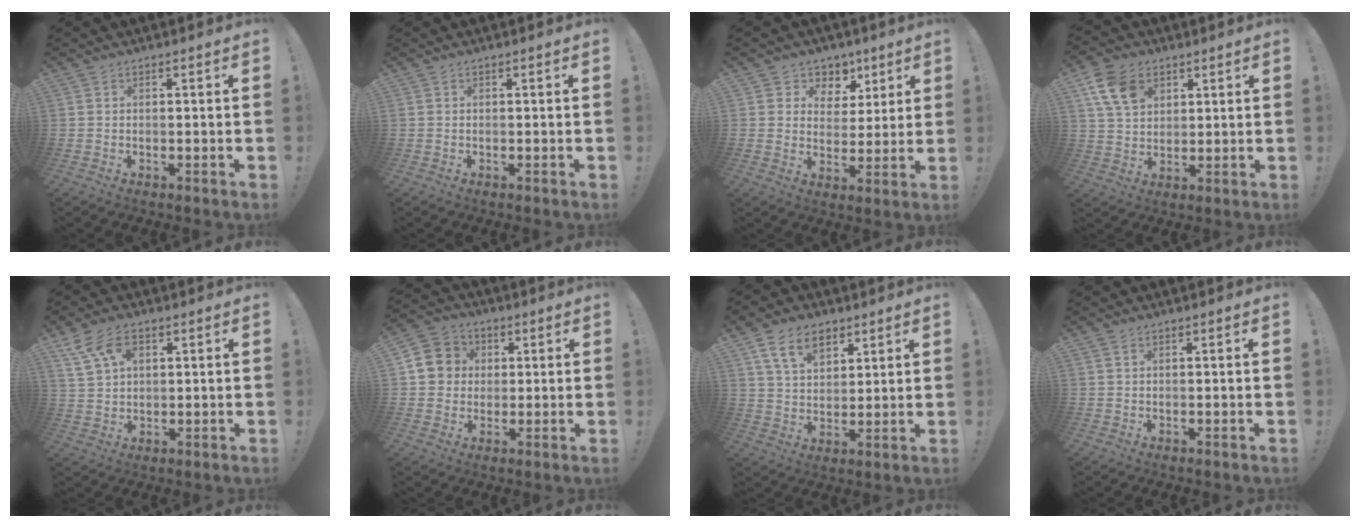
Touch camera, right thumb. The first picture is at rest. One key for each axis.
{"total": 0.0}
{"total": 7.3, "fx": 3.2, "fy": 6.5, "fz": 1.1, "tx": -0.016, "ty": -0.022, "tz": 0.065}
{"total": 11.6, "fx": 5.6, "fy": 7.9, "fz": 6.4, "tx": -0.120, "ty": -0.010, "tz": 0.110}
{"total": 9.0, "fx": 4.2, "fy": 5.7, "fz": 5.5, "tx": -0.110, "ty": -0.004, "tz": 0.083}
{"total": 9.4, "fx": 1.1, "fy": 9.0, "fz": 2.7, "tx": -0.033, "ty": 0.009, "tz": 0.028}
{"total": 11.6, "fx": 6.6, "fy": 7.5, "fz": 6.0, "tx": -0.105, "ty": -0.016, "tz": 0.128}
{"total": 0.7, "fx": 0.4, "fy": 0.3, "fz": 0.5, "tx": -0.010, "ty": 0.000, "tz": 0.007}